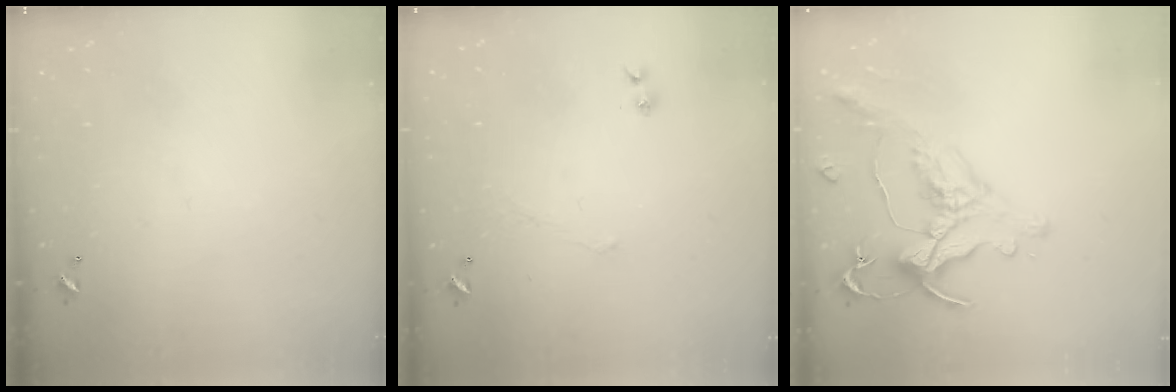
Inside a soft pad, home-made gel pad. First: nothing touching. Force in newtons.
{"total": 1.5, "press": 1.4, "slide": 0.6}
{"total": 0.7, "press": 0.1, "slide": 0.7}